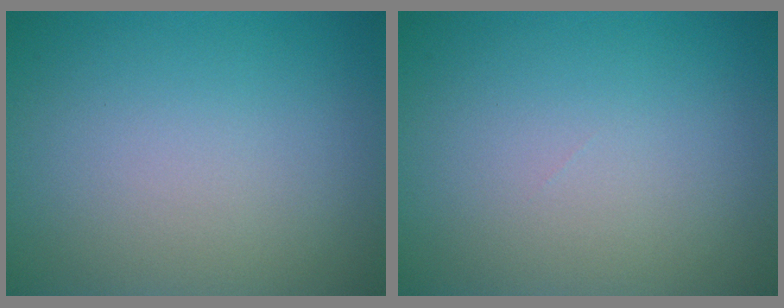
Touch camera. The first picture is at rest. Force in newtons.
{"total": 0.0}